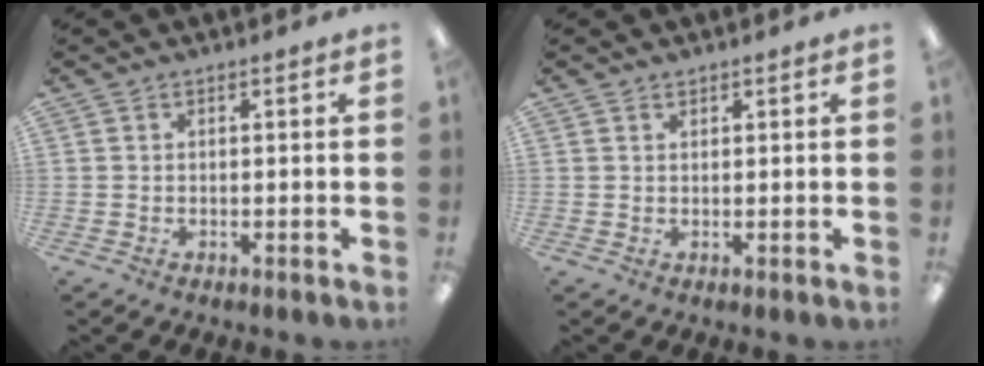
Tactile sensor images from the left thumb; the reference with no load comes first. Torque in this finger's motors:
{"motor_torque": [0.01, -0.16, -0.20, -0.19, 0.02]}